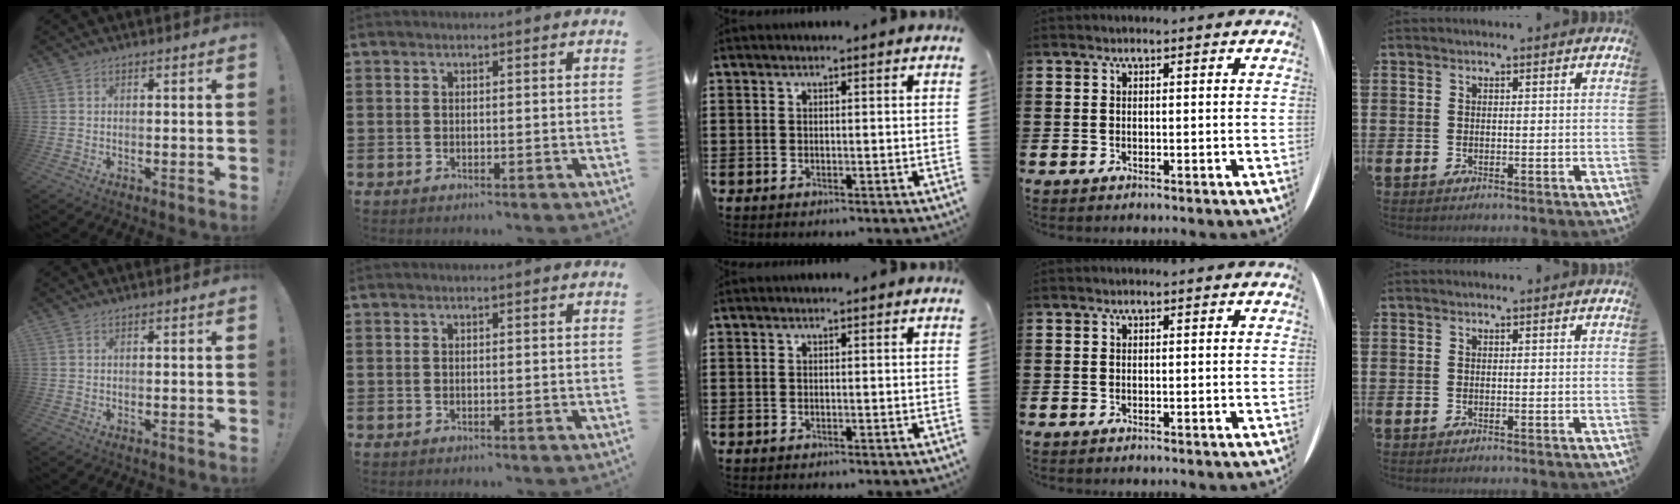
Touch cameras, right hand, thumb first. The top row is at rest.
{}